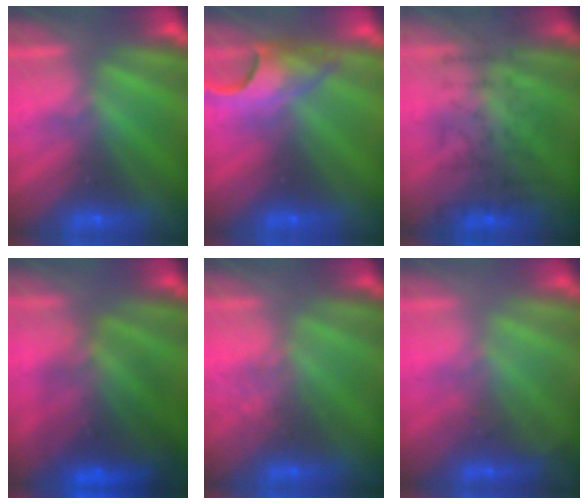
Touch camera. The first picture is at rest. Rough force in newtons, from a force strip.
{"total": 4.8}
{"total": 4.8}
{"total": 7.5}
{"total": 2.6}
{"total": 2.2}